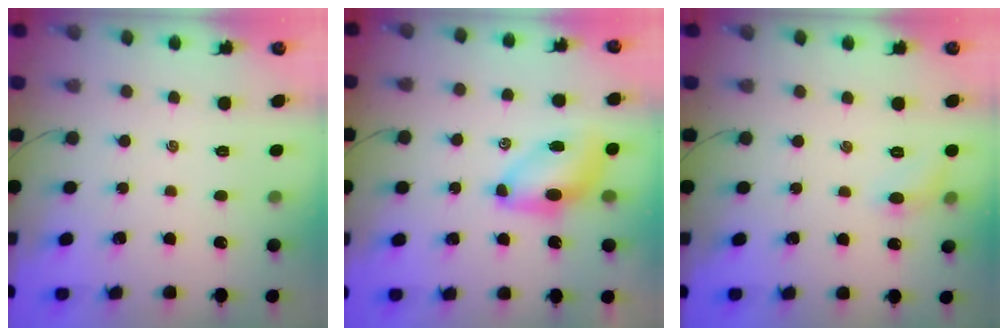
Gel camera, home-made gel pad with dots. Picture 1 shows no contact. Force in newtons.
{"total": 7.2, "press": 7.1, "slide": 1.1}
{"total": 5.5, "press": 5.2, "slide": 1.7}